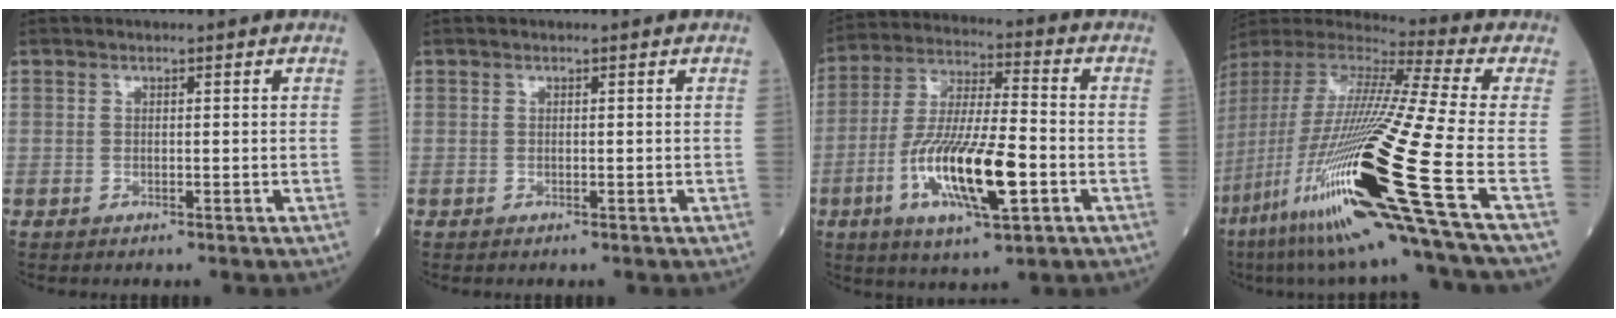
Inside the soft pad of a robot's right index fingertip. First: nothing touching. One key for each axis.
{"total": 0.0}
{"total": 15.5, "fx": -4.9, "fy": 2.9, "fz": 14.5, "tx": -0.286, "ty": -0.011, "tz": -0.084}
{"total": 30.3, "fx": -11.6, "fy": 0.1, "fz": 28.0, "tx": -0.536, "ty": -0.064, "tz": -0.218}